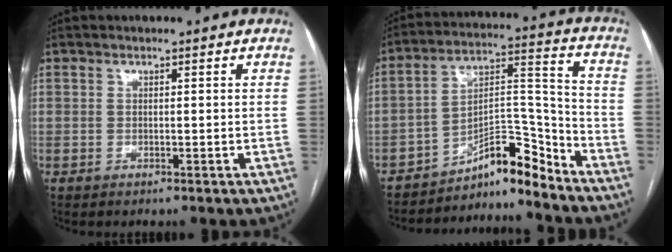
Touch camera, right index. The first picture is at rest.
{"total": 9.1, "force": [-8.3, 1.6, 3.3], "torque": [-0.051, 0.055, -0.137]}